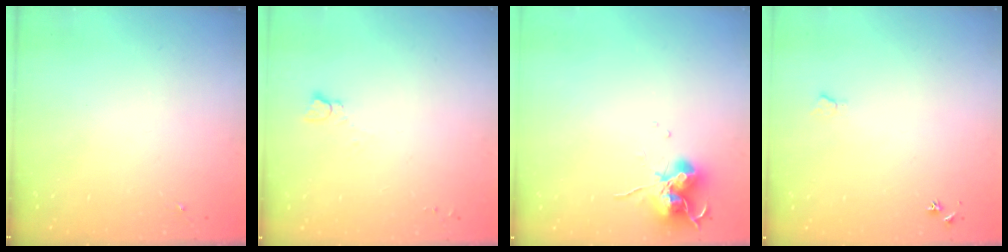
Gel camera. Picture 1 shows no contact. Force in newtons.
{"total": 2.5, "press": 2.5, "slide": 0.2}
{"total": 12.2, "press": 12.1, "slide": 1.3}
{"total": 5.6, "press": 5.5, "slide": 0.7}